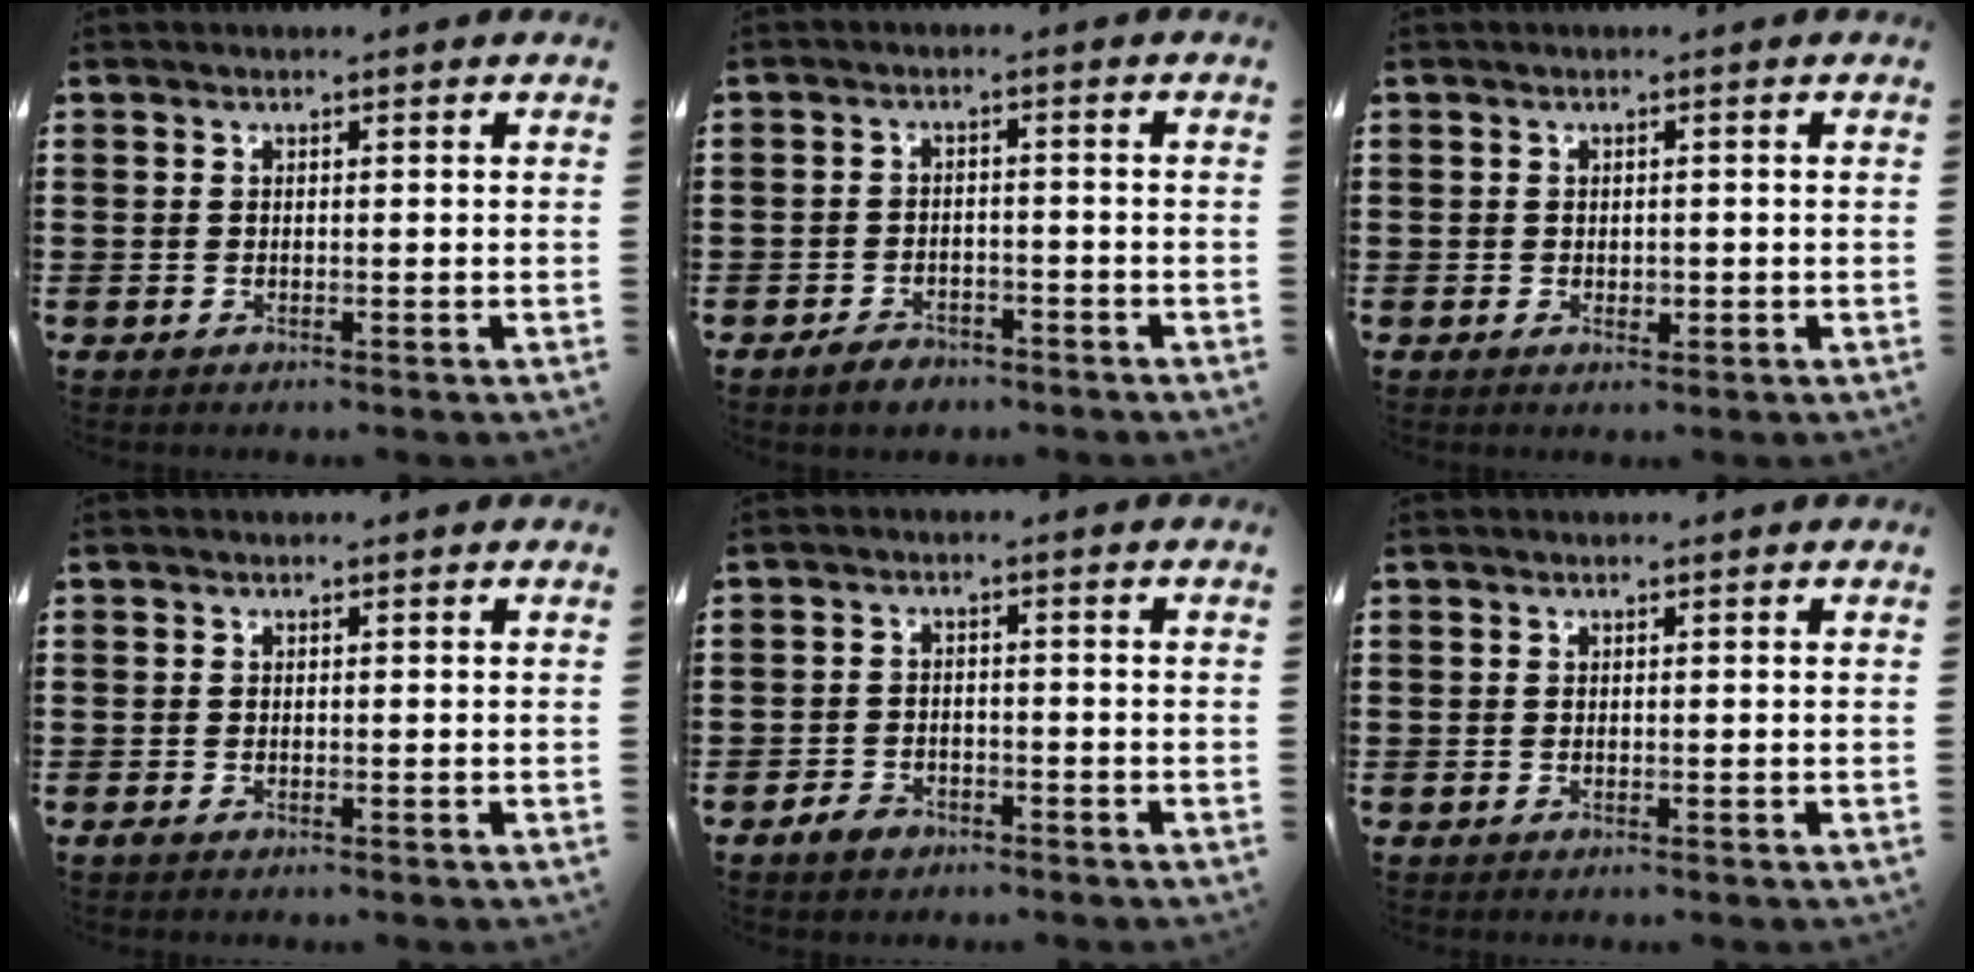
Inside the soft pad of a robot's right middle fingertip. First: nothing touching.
{"total": 2.5, "force": [-2.3, 0.9, 0.4], "torque": [-0.015, 0.003, -0.046]}
{"total": 1.0, "force": [-0.1, 0.6, 0.8], "torque": [-0.008, -0.003, -0.003]}
{"total": 0.0}
{"total": 2.4, "force": [-2.0, 1.2, 0.7], "torque": [-0.018, 0.003, -0.042]}
{"total": 0.0}